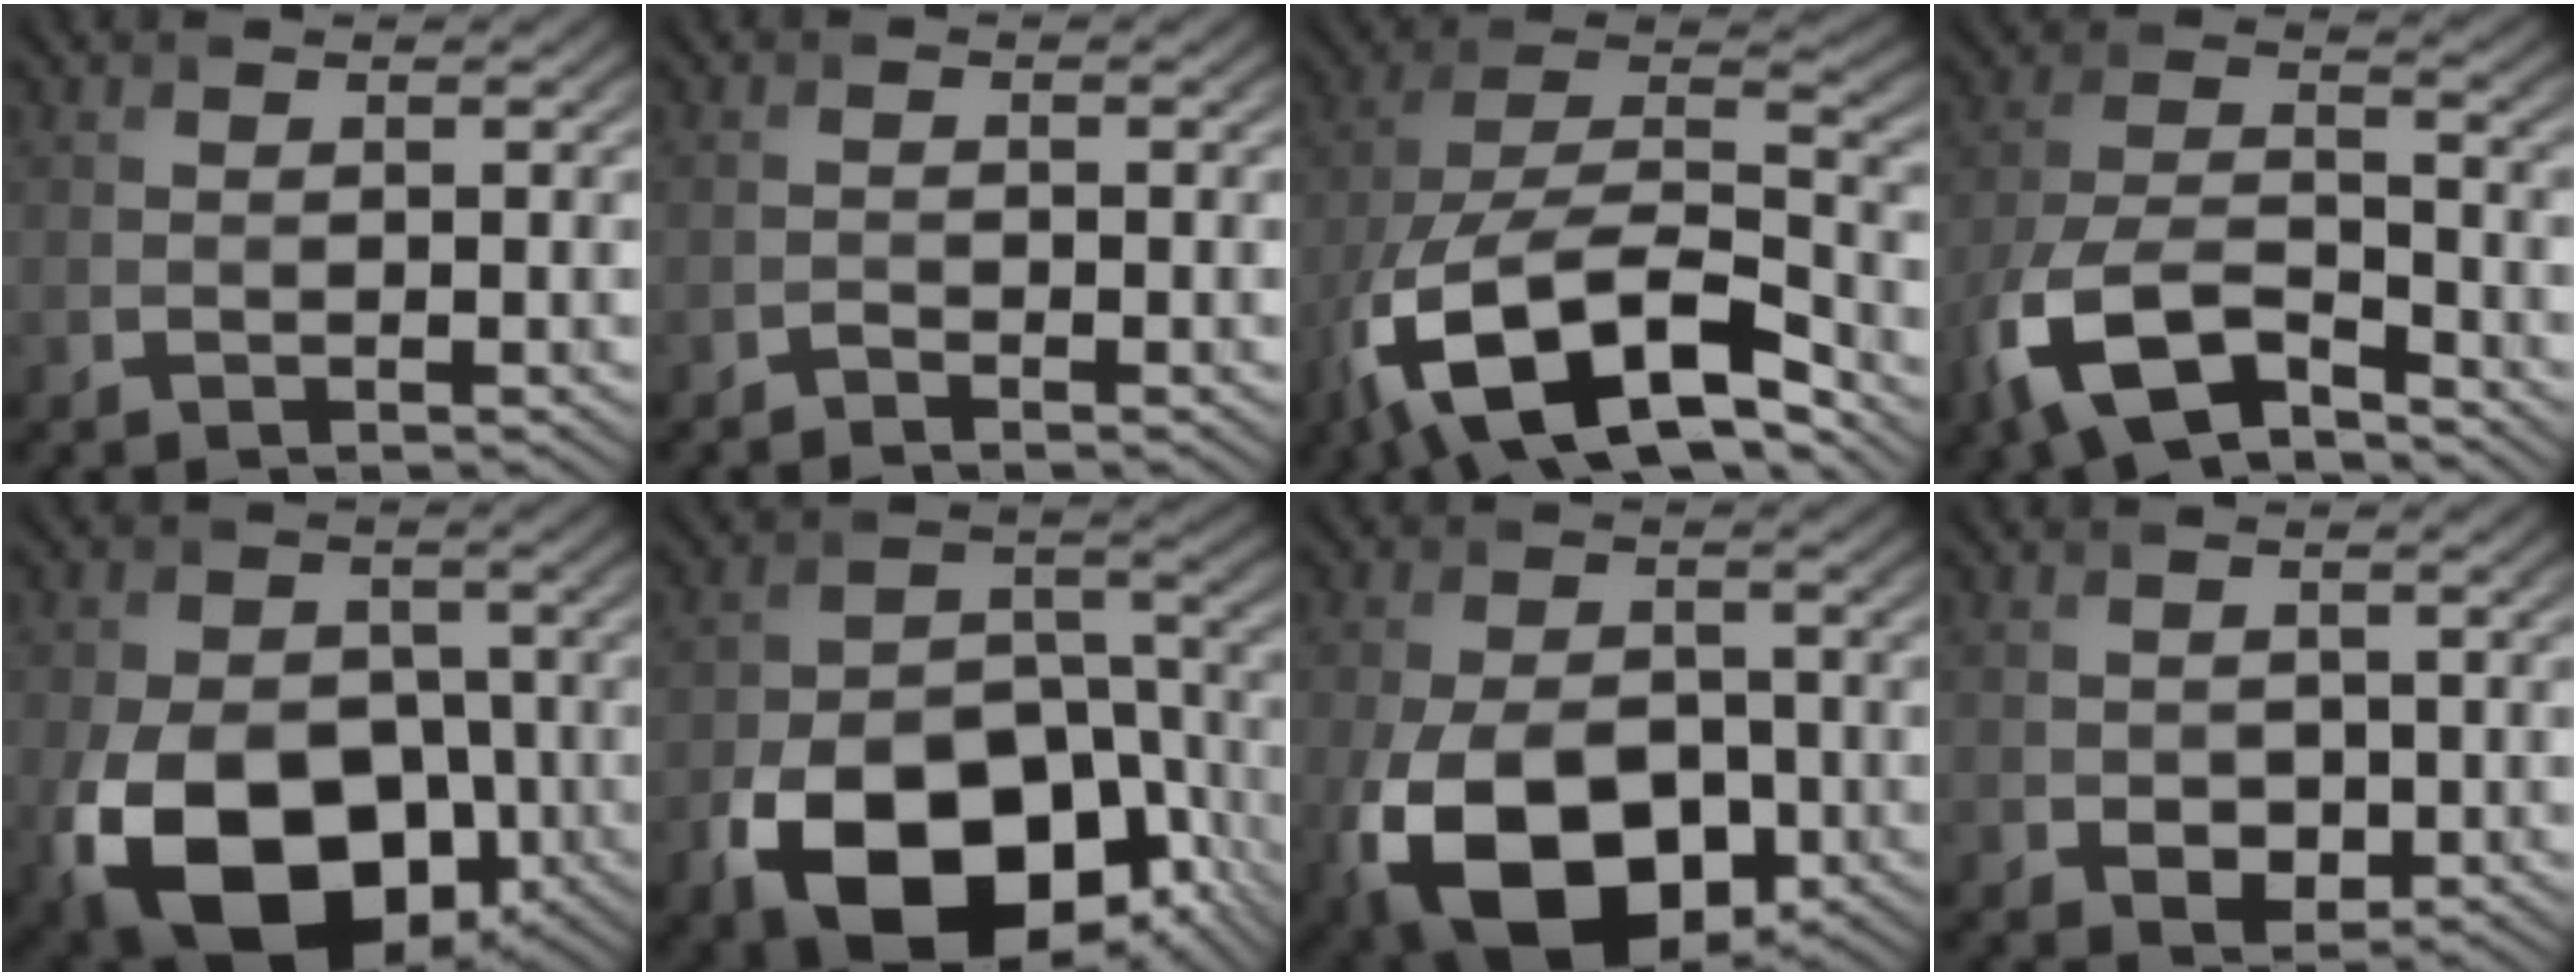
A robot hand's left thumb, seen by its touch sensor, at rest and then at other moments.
{"total": 0.8, "force": [-0.8, 0.1, 0.2], "torque": [-0.002, 0.000, -0.017]}
{"total": 18.8, "force": [-10.7, 8.7, 12.8], "torque": [-0.267, -0.027, -0.186]}
{"total": 11.6, "force": [-7.4, 4.8, 7.6], "torque": [-0.163, -0.013, -0.160]}
{"total": 17.4, "force": [-6.1, 11.9, 11.2], "torque": [-0.212, -0.046, -0.108]}
{"total": 17.7, "force": [-8.3, 11.2, 11.0], "torque": [-0.193, -0.050, -0.123]}
{"total": 15.7, "force": [-5.2, 10.3, 10.6], "torque": [-0.222, -0.054, -0.072]}
{"total": 2.5, "force": [-0.5, 2.0, 1.3], "torque": [-0.029, -0.010, -0.008]}